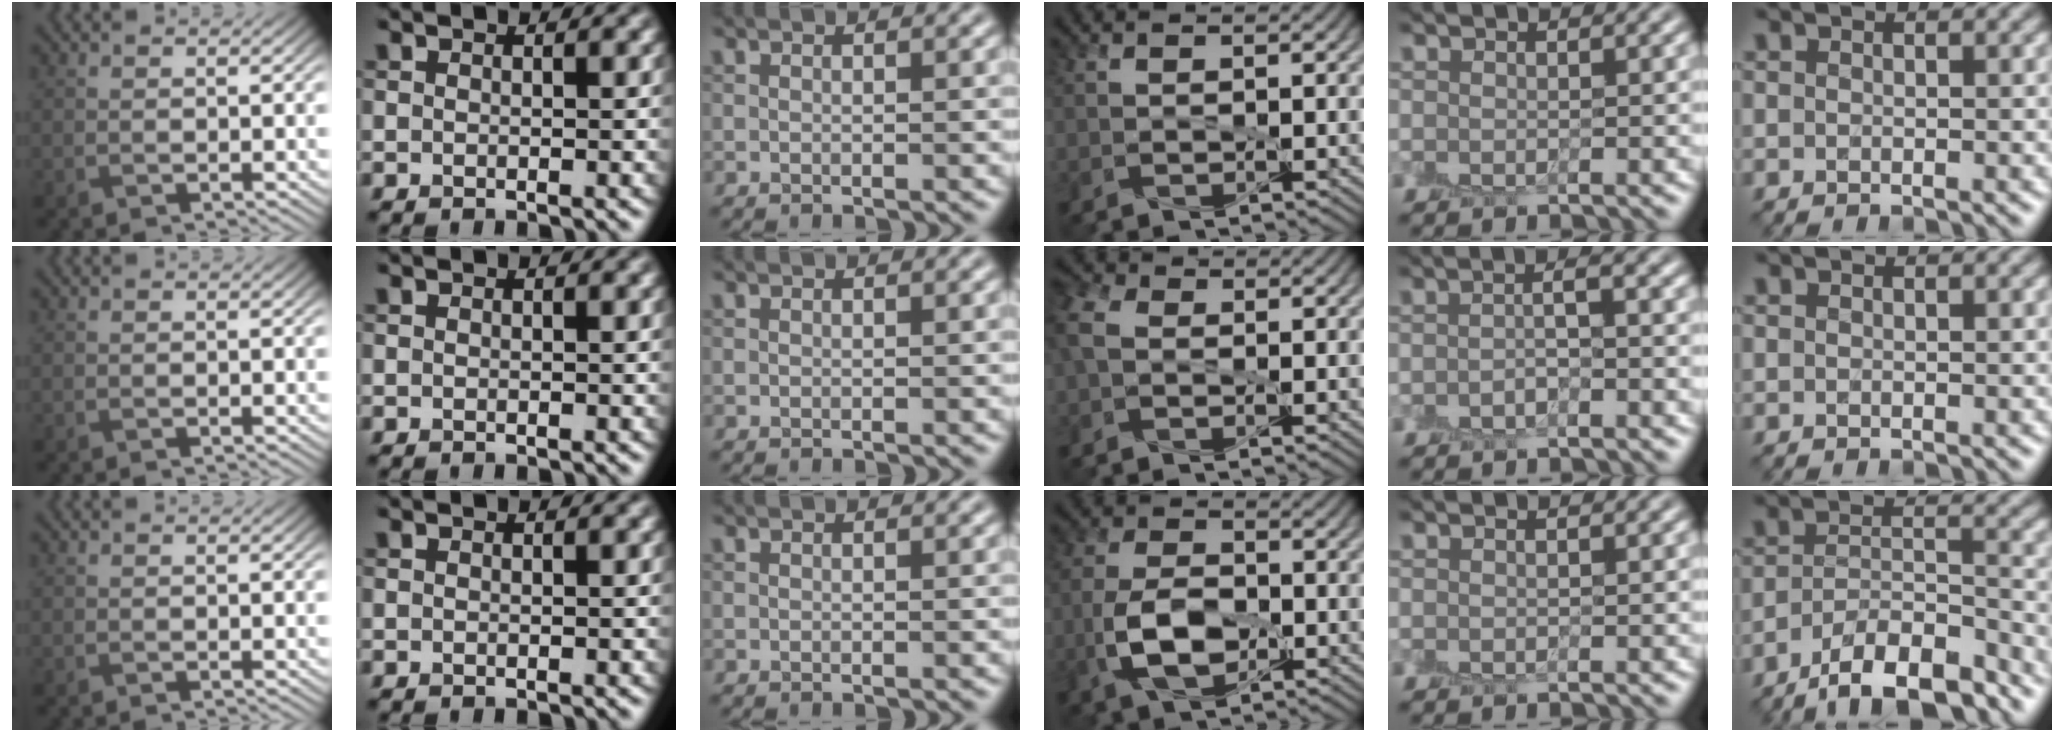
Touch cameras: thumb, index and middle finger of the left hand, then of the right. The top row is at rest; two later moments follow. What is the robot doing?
{"motion": "peel", "object": "sticky note"}